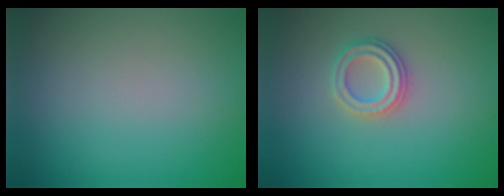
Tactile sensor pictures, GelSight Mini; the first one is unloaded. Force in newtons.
{"total": 2.2, "press": 2.2, "slide": 0.3}